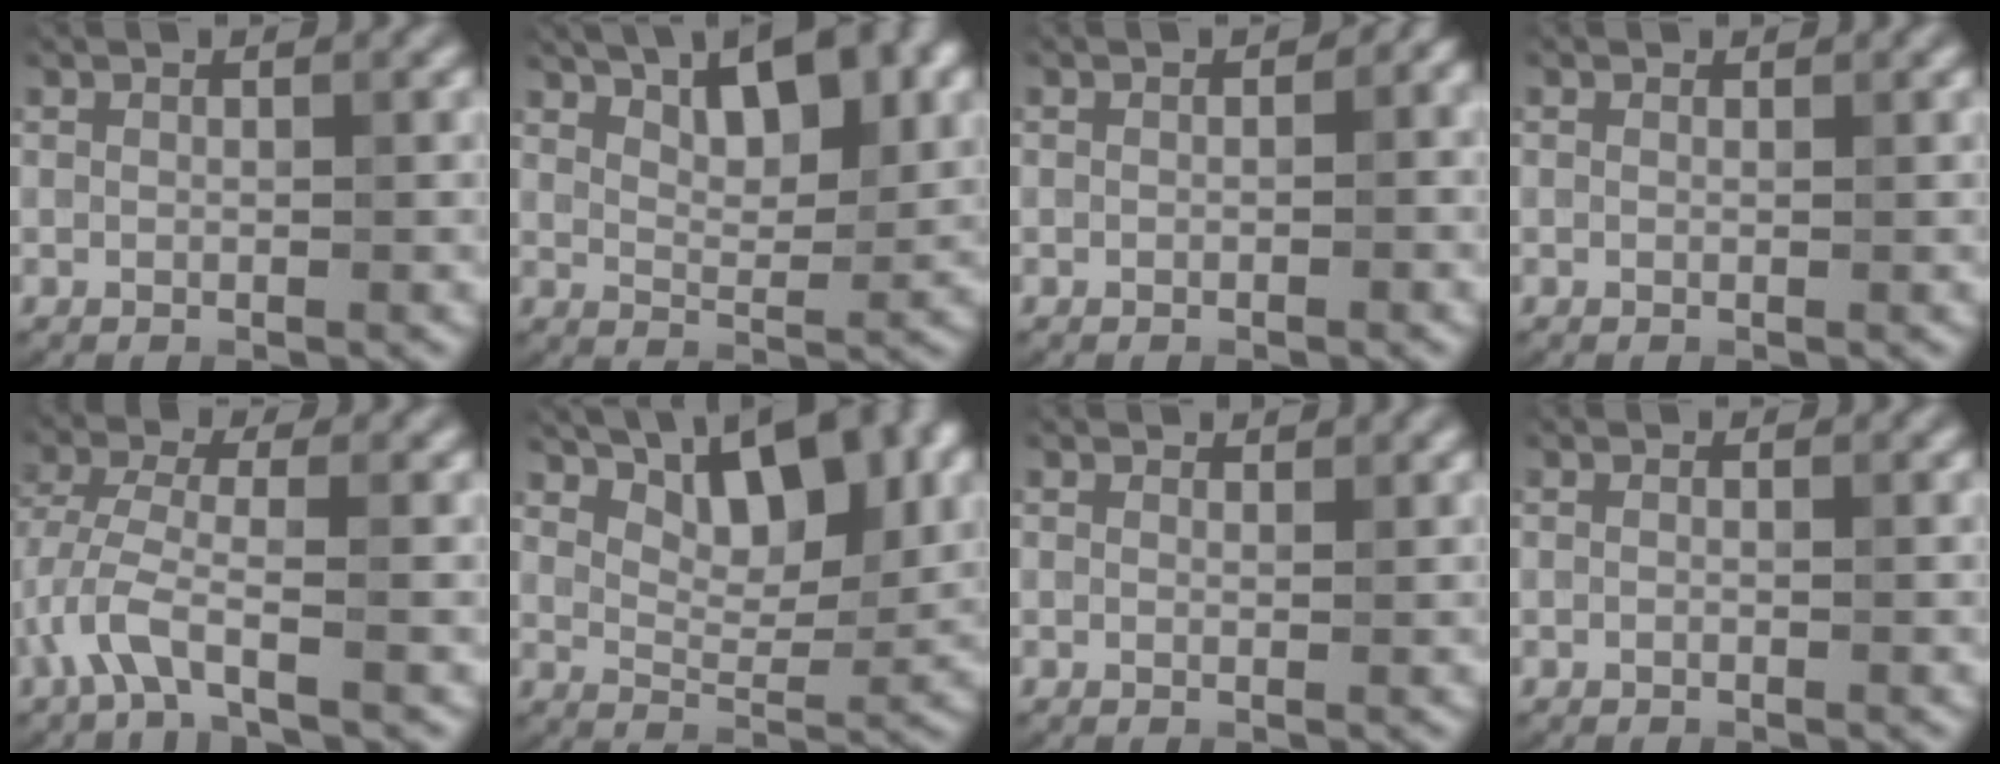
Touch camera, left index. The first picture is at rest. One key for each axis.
{"total": 7.0, "fx": 3.6, "fy": 2.8, "fz": 5.4, "tx": -0.081, "ty": 0.012, "tz": 0.052}
{"total": 2.1, "fx": 0.0, "fy": 1.3, "fz": 1.7, "tx": -0.010, "ty": 0.003, "tz": 0.003}
{"total": 0.0}
{"total": 4.0, "fx": -2.1, "fy": 1.1, "fz": 3.2, "tx": -0.081, "ty": 0.004, "tz": -0.052}
{"total": 7.9, "fx": 4.7, "fy": 3.0, "fz": 5.5, "tx": -0.084, "ty": 0.006, "tz": 0.071}
{"total": 0.7, "fx": 0.6, "fy": 0.3, "fz": 0.2, "tx": -0.002, "ty": -0.001, "tz": 0.006}
{"total": 0.0}